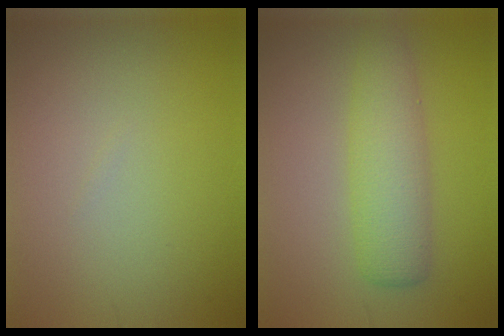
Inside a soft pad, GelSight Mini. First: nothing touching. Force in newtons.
{"total": 4.4, "press": 4.4, "slide": 0.1}